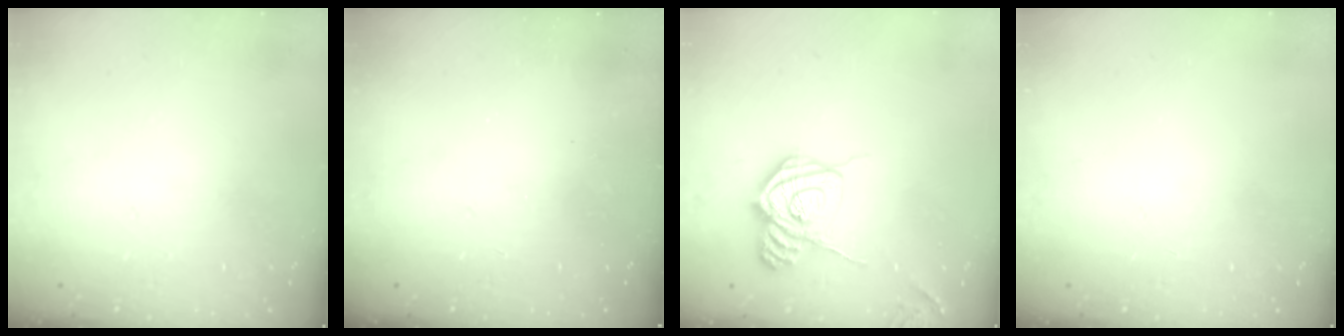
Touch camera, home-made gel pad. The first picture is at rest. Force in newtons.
{"total": 2.4, "press": 2.3, "slide": 0.8}
{"total": 14.1, "press": 14.0, "slide": 1.3}
{"total": 0.0}